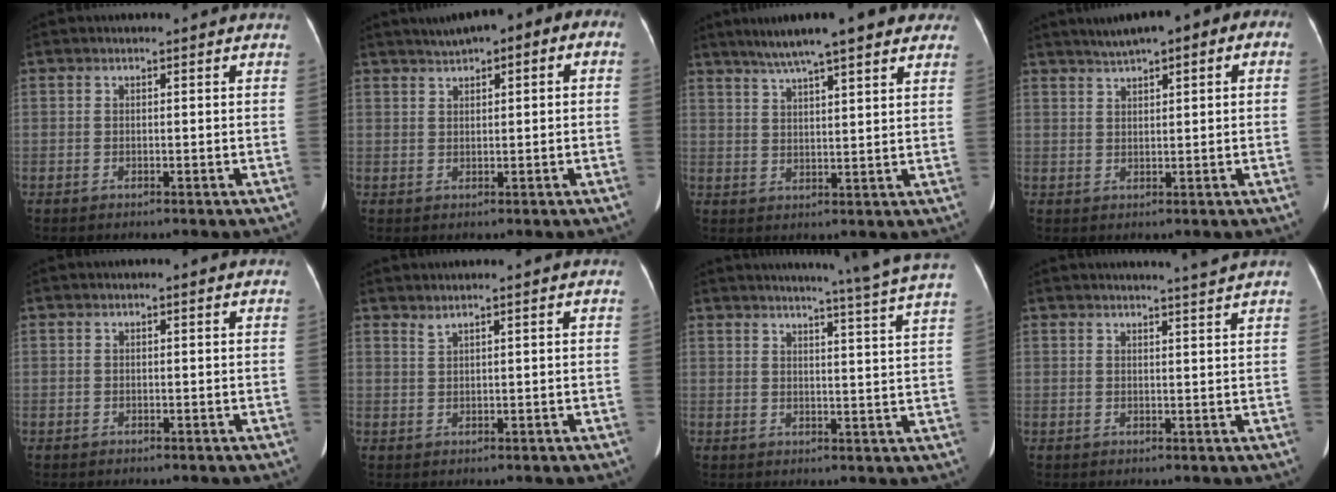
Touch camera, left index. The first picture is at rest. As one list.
[{"total": 8.0, "force": [4.0, 2.6, 6.5], "torque": [-0.088, 0.043, 0.052]}, {"total": 14.3, "force": [11.0, 2.3, 9.0], "torque": [-0.140, 0.039, 0.151]}, {"total": 8.7, "force": [4.6, 2.3, 7.0], "torque": [-0.099, 0.041, 0.063]}, {"total": 0.0}, {"total": 1.2, "force": [1.0, -0.4, 0.5], "torque": [-0.020, -0.002, 0.026]}, {"total": 16.8, "force": [14.7, -2.3, 7.8], "torque": [-0.121, -0.054, 0.165]}, {"total": 4.4, "force": [4.0, -1.4, 1.4], "torque": [-0.020, -0.007, 0.046]}]